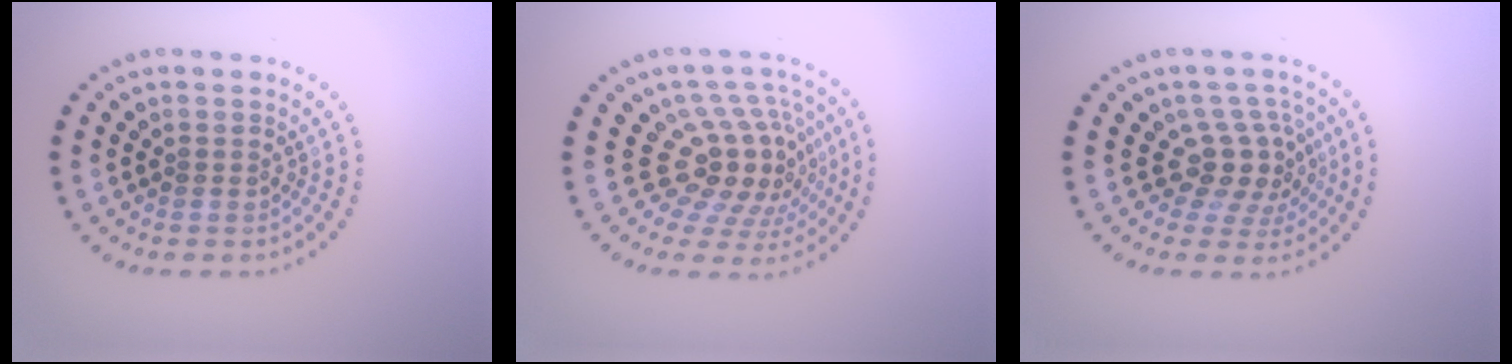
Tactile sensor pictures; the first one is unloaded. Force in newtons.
{"total": 5.3, "press": 3.9, "slide": 3.6}
{"total": 3.6, "press": 2.7, "slide": 2.4}